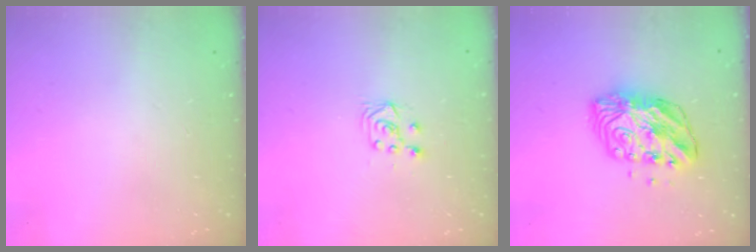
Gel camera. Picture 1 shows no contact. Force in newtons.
{"total": 6.3, "press": 6.3, "slide": 0.7}
{"total": 10.7, "press": 10.7, "slide": 1.2}